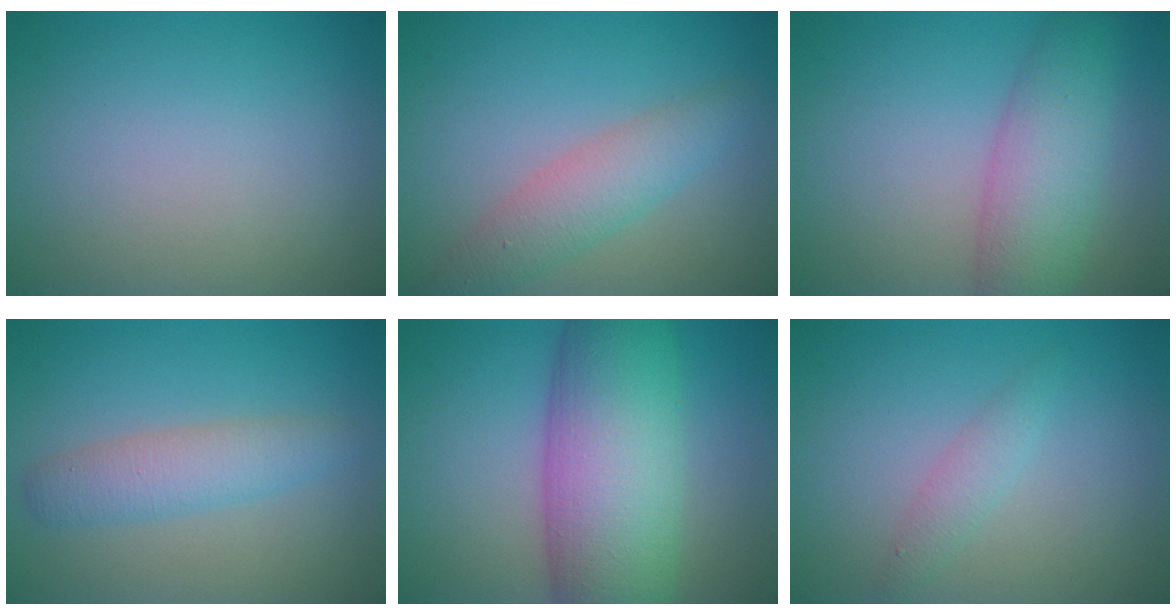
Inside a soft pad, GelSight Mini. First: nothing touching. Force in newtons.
{"total": 3.6, "press": 3.6, "slide": 0.2}
{"total": 5.9, "press": 5.9, "slide": 0.1}
{"total": 3.2, "press": 3.2, "slide": 0.1}
{"total": 12.2, "press": 12.2, "slide": 0.4}
{"total": 1.6, "press": 1.6, "slide": 0.1}